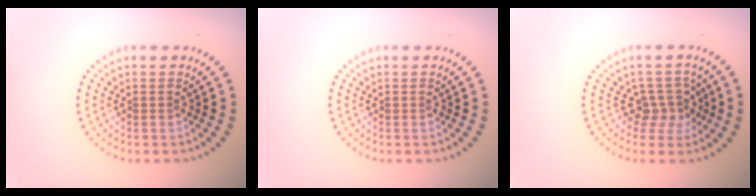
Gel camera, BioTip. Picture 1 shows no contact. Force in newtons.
{"total": 0.0}
{"total": 2.6, "press": 2.0, "slide": 1.8}